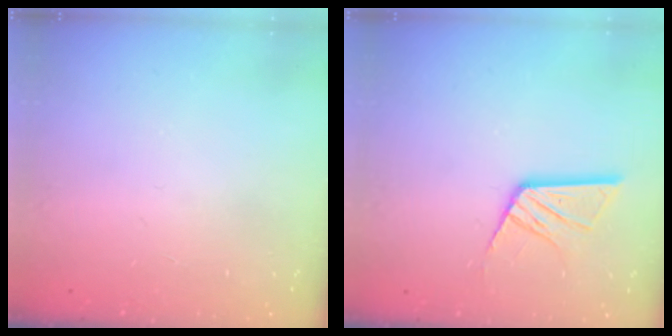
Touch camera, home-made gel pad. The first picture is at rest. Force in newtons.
{"total": 12.3, "press": 12.3, "slide": 1.4}